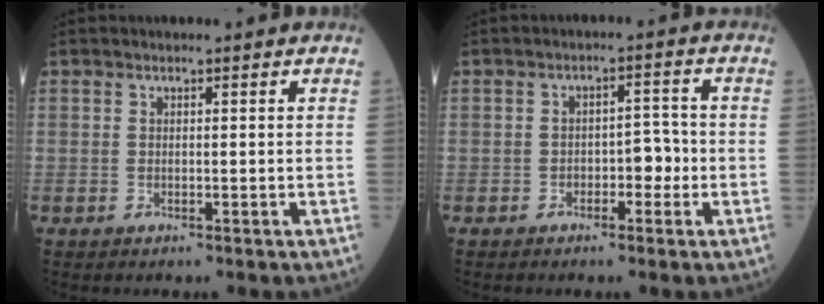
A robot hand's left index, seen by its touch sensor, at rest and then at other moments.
{"total": 3.4, "force": [-1.4, 1.7, 2.6], "torque": [-0.031, 0.011, -0.024]}